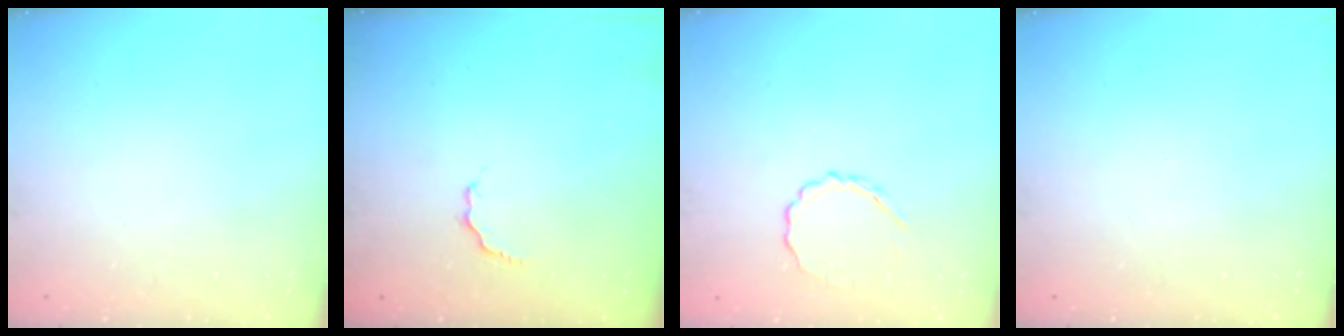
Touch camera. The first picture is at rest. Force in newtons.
{"total": 2.5, "press": 2.3, "slide": 1.0}
{"total": 3.6, "press": 3.4, "slide": 1.3}
{"total": 0.0}